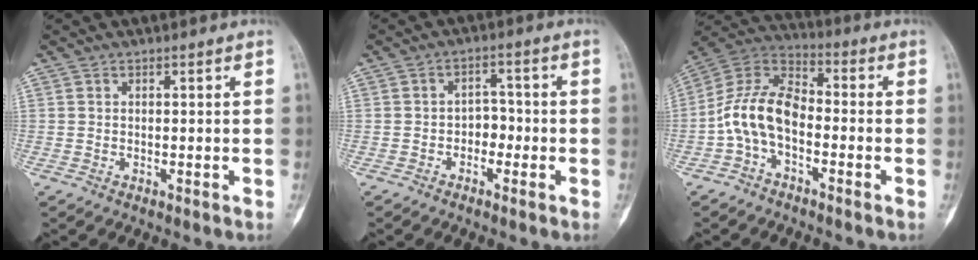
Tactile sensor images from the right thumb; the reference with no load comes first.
{"total": 3.7, "force": [-1.4, 2.8, 2.1], "torque": [-0.007, 0.021, -0.031]}
{"total": 11.5, "force": [-2.9, 6.7, 8.8], "torque": [-0.167, 0.050, -0.070]}